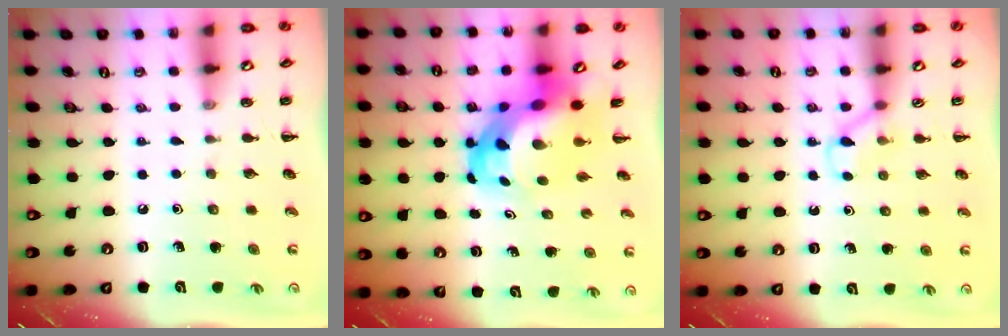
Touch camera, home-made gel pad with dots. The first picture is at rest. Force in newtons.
{"total": 8.0, "press": 7.6, "slide": 2.4}
{"total": 4.0, "press": 3.8, "slide": 1.2}